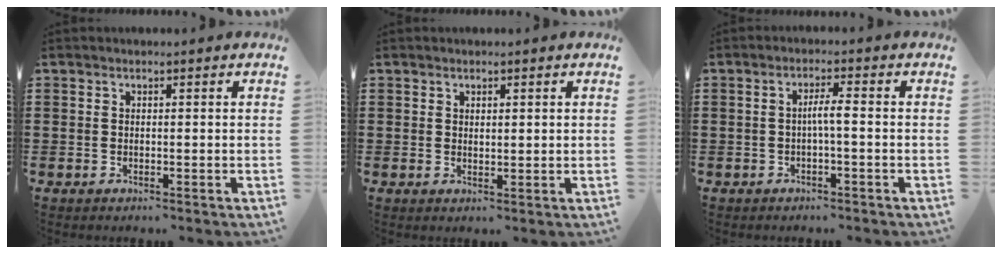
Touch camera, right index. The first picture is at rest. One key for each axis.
{"total": 0.8, "fx": 0.6, "fy": 0.4, "fz": 0.5, "tx": -0.009, "ty": 0.004, "tz": 0.011}
{"total": 2.6, "fx": -0.5, "fy": 0.1, "fz": 2.6, "tx": -0.049, "ty": 0.001, "tz": -0.013}